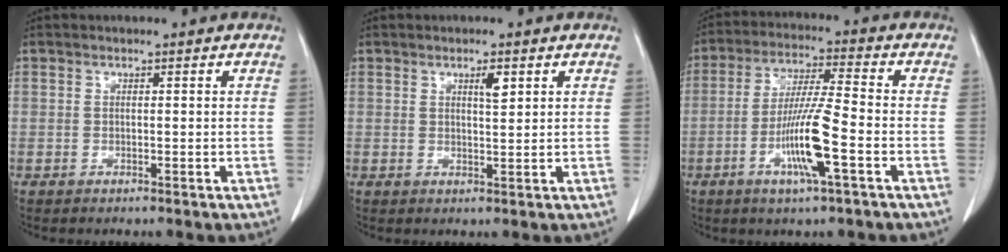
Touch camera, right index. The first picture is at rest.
{"total": 2.4, "force": [1.2, 0.4, 2.0], "torque": [-0.034, -0.002, 0.019]}
{"total": 10.5, "force": [-3.6, 0.1, 9.9], "torque": [-0.193, -0.010, -0.071]}